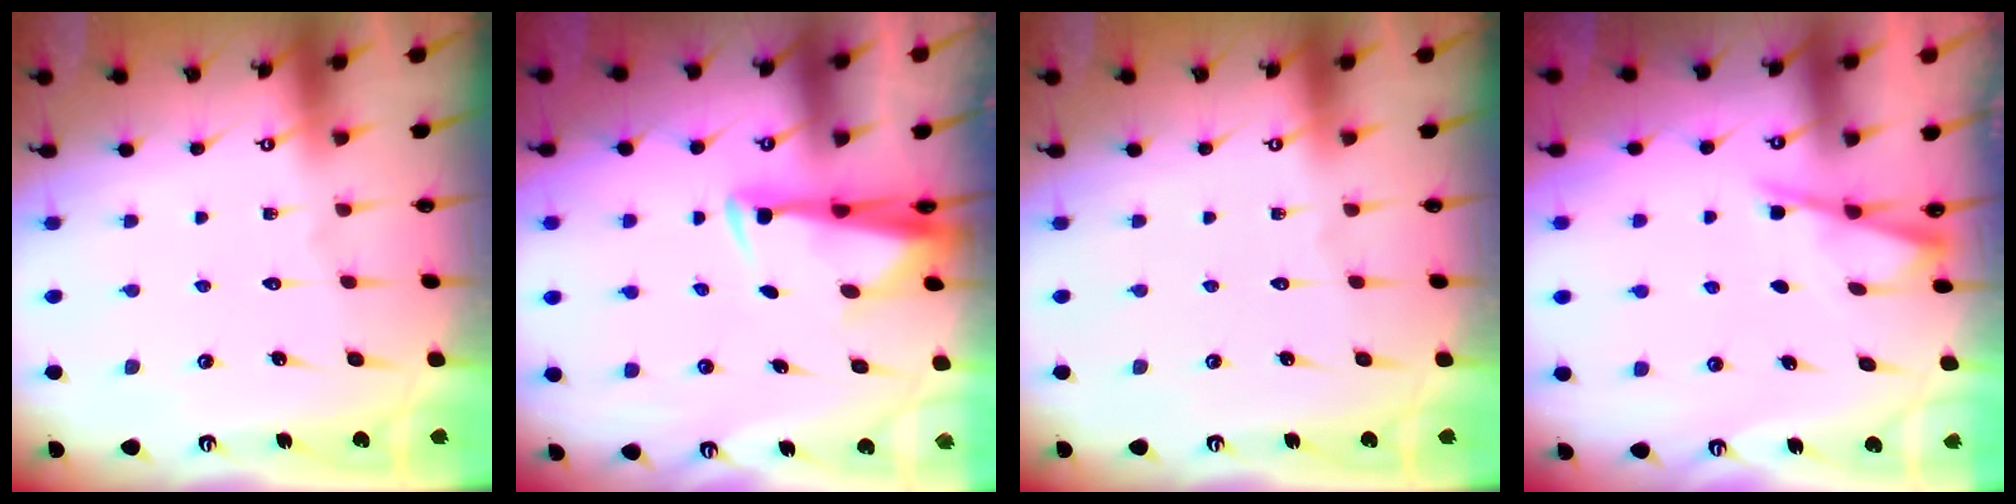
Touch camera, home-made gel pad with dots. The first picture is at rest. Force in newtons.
{"total": 3.4, "press": 3.3, "slide": 0.7}
{"total": 0.0}
{"total": 2.9, "press": 2.8, "slide": 0.4}